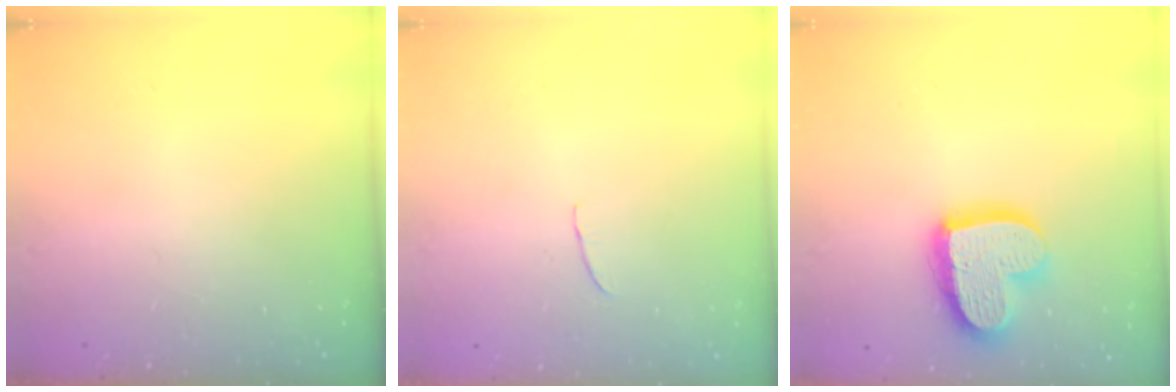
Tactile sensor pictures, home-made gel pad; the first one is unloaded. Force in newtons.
{"total": 3.7, "press": 3.7, "slide": 0.3}
{"total": 17.2, "press": 17.1, "slide": 1.4}